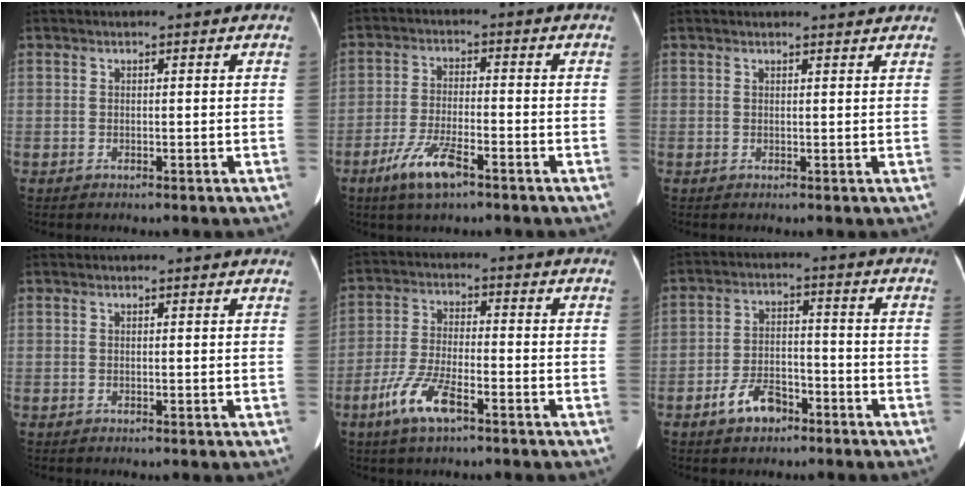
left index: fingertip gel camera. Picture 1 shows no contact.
{"total": 6.9, "force": [-4.3, 1.4, 5.2], "torque": [-0.110, -0.009, -0.079]}
{"total": 2.8, "force": [2.8, 0.2, 0.5], "torque": [-0.013, 0.005, 0.029]}
{"total": 1.9, "force": [1.8, 0.3, 0.4], "torque": [-0.013, 0.006, 0.011]}
{"total": 7.7, "force": [-4.4, 1.9, 6.0], "torque": [-0.131, -0.007, -0.084]}
{"total": 6.3, "force": [-4.0, 3.4, 3.5], "torque": [-0.075, 0.011, -0.066]}